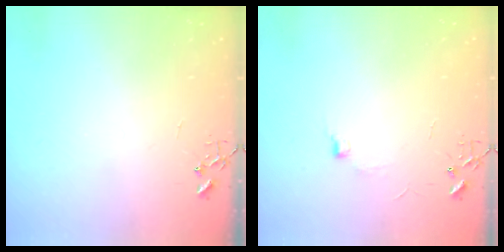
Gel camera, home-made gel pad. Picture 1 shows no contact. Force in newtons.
{"total": 5.6, "press": 5.6, "slide": 0.7}